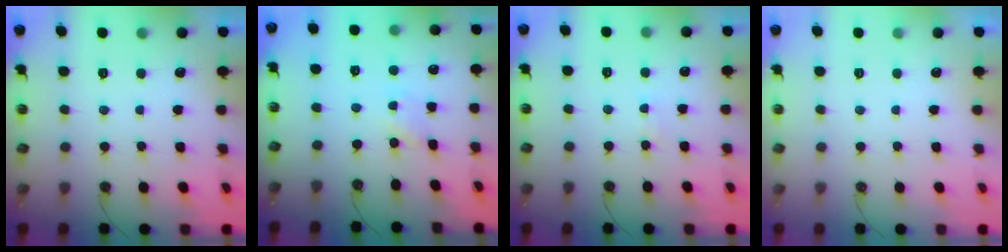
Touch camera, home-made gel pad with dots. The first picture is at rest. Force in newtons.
{"total": 2.2, "press": 2.2, "slide": 0.3}
{"total": 1.5, "press": 1.5, "slide": 0.3}
{"total": 0.0}